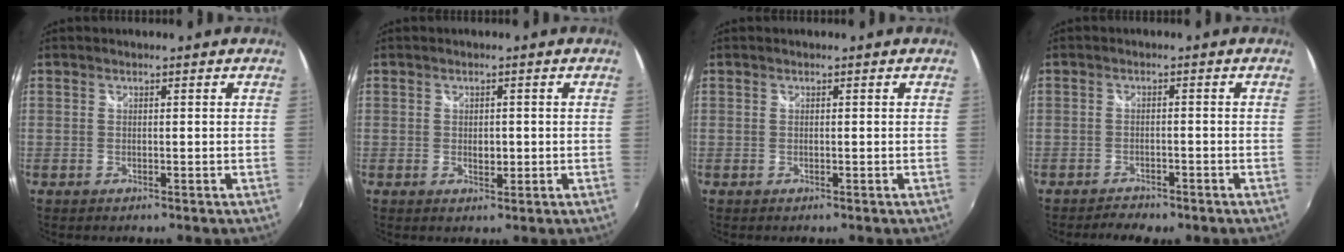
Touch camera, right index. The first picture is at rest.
{"total": 2.0, "force": [-0.2, 1.3, 1.5], "torque": [-0.023, -0.001, -0.003]}
{"total": 0.0}
{"total": 4.0, "force": [-3.4, 1.4, 1.6], "torque": [-0.044, -0.007, -0.054]}